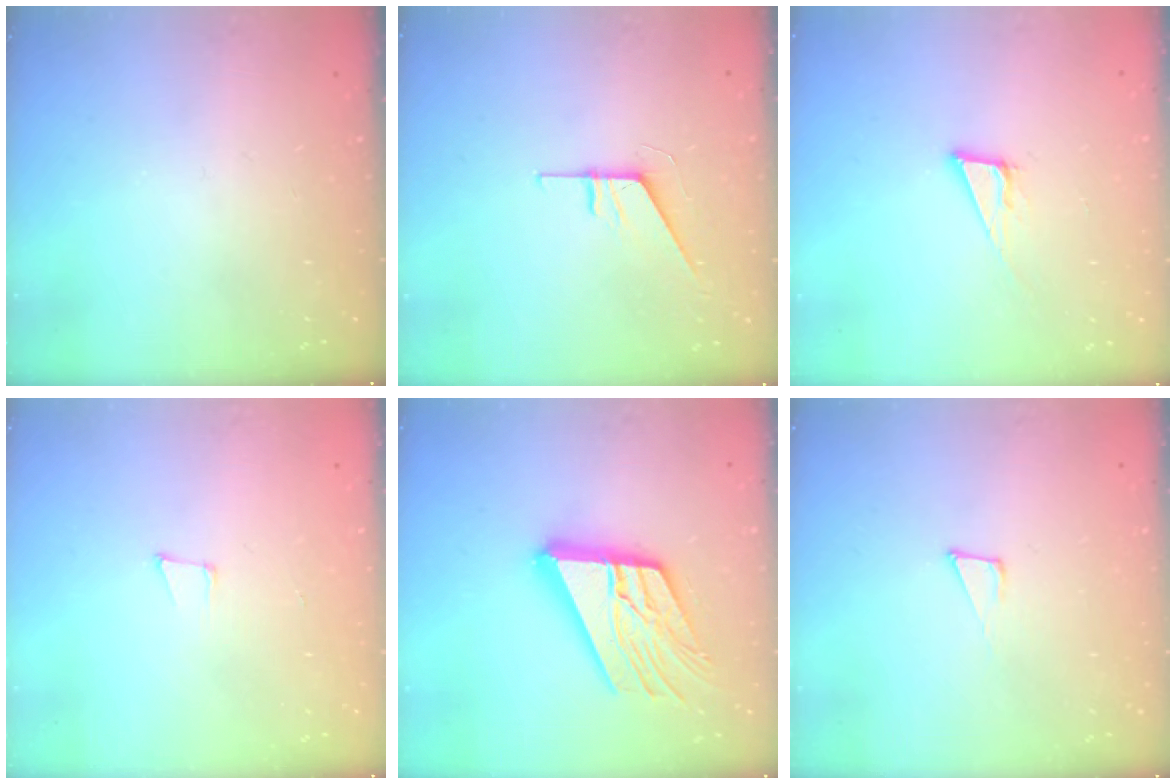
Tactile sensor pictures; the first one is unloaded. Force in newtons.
{"total": 5.9, "press": 5.9, "slide": 0.6}
{"total": 6.8, "press": 6.4, "slide": 2.4}
{"total": 5.0, "press": 4.2, "slide": 2.7}
{"total": 19.8, "press": 19.7, "slide": 2.3}
{"total": 6.3, "press": 6.1, "slide": 1.2}